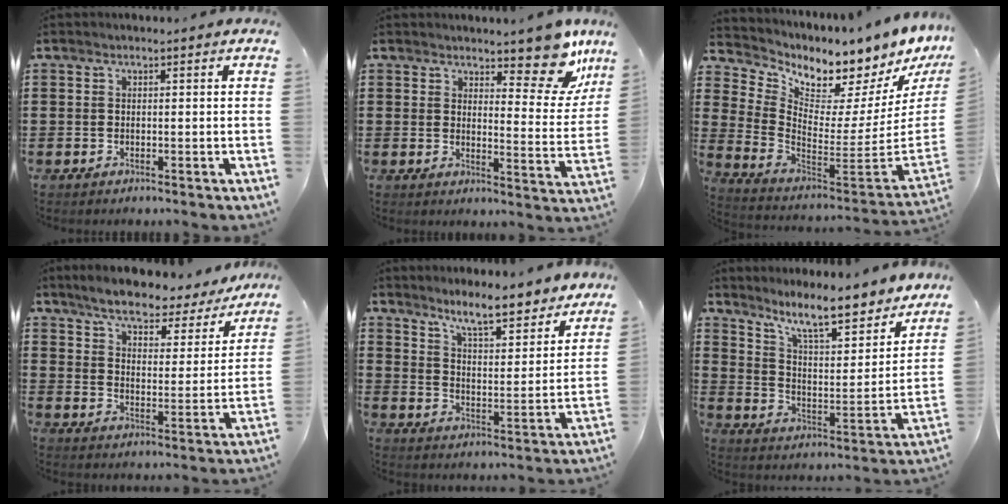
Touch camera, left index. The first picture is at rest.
{"total": 9.6, "force": [7.9, 2.8, 4.8], "torque": [-0.062, -0.047, 0.137]}
{"total": 4.7, "force": [4.4, 1.1, 0.9], "torque": [-0.051, -0.068, 0.068]}
{"total": 6.2, "force": [5.8, 0.9, 2.0], "torque": [-0.060, -0.038, 0.097]}
{"total": 7.7, "force": [7.0, 0.3, 3.2], "torque": [-0.071, -0.044, 0.118]}
{"total": 10.4, "force": [8.7, 1.4, 5.6], "torque": [-0.120, -0.049, 0.150]}